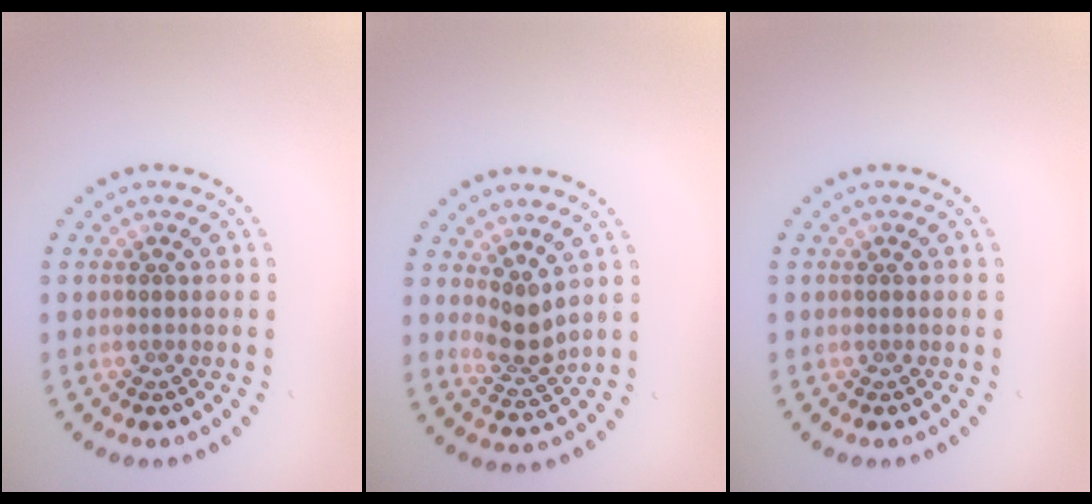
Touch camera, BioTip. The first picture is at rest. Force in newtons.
{"total": 2.2, "press": 1.8, "slide": 1.4}
{"total": 0.0}